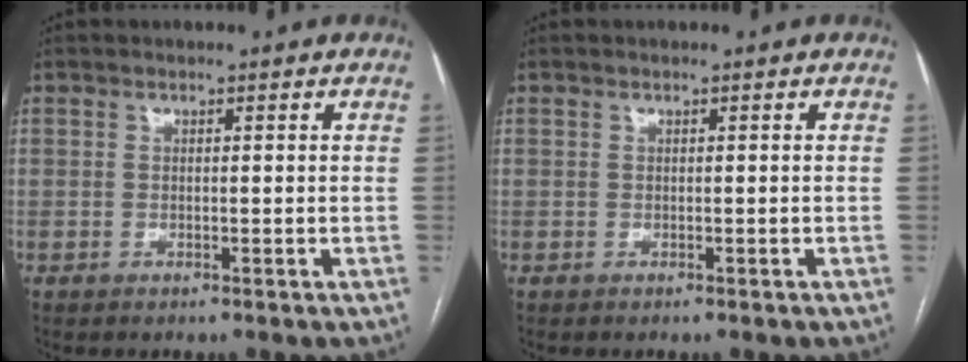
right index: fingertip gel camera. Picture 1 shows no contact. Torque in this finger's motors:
{"motor_torque": [-0.02, 0.08, -0.10, -0.05]}